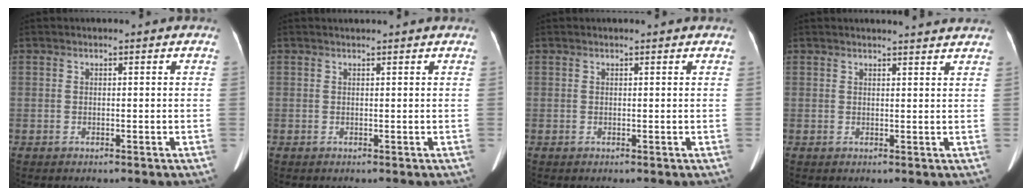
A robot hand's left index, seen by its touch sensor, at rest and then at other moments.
{"total": 1.8, "force": [1.7, 0.1, 0.4], "torque": [-0.008, 0.026, 0.023]}
{"total": 0.8, "force": [0.8, 0.0, 0.2], "torque": [-0.011, 0.004, 0.008]}
{"total": 5.2, "force": [5.0, -0.2, 1.3], "torque": [-0.017, 0.002, 0.043]}